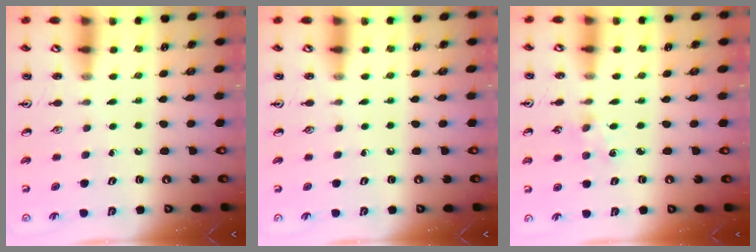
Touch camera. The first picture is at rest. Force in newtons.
{"total": 0.0}
{"total": 2.5, "press": 2.5, "slide": 0.4}